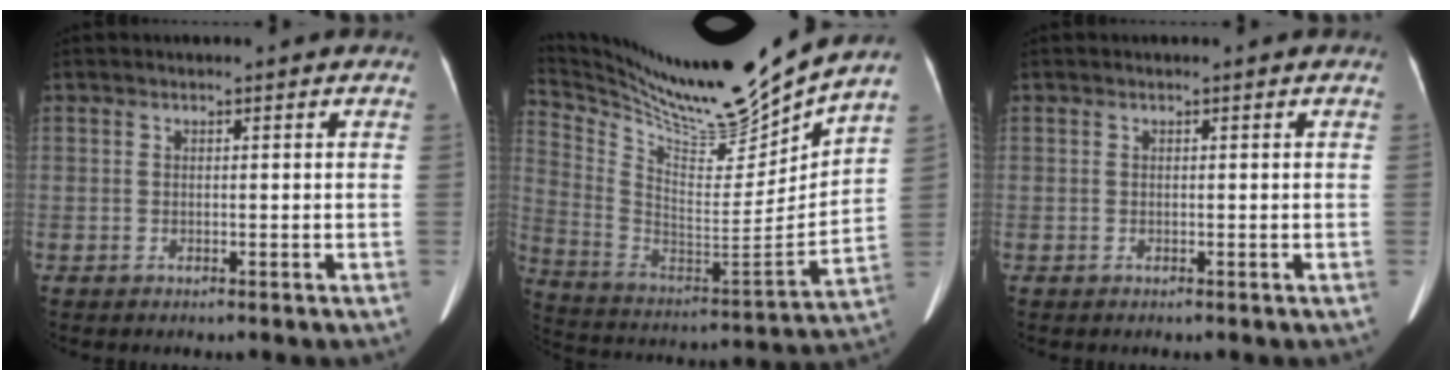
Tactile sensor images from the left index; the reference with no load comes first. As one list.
[{"total": 21.8, "force": [19.6, -0.6, 9.5], "torque": [-0.185, -0.066, 0.329]}, {"total": 0.0}]